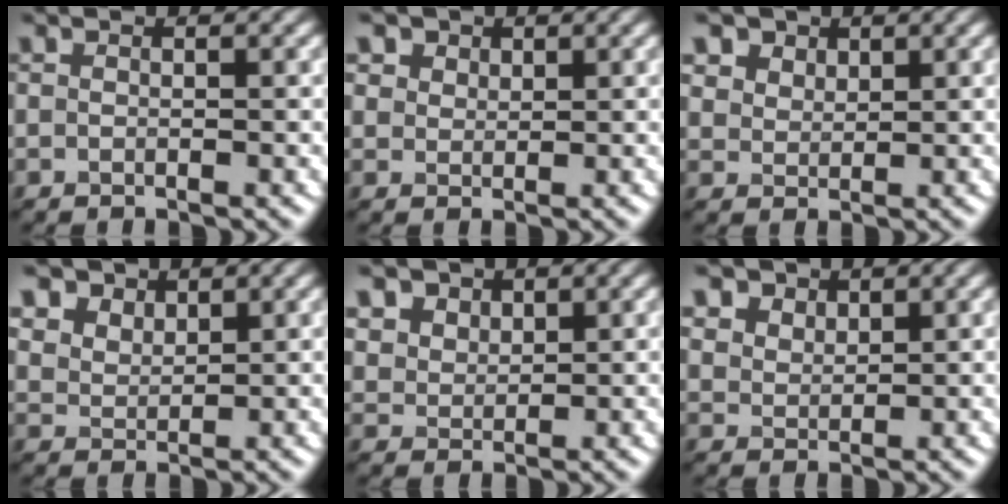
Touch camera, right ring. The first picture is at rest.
{"total": 1.4, "force": [1.2, 0.4, -0.6], "torque": [-0.021, 0.000, 0.035]}
{"total": 3.0, "force": [2.7, 1.3, 0.1], "torque": [-0.054, 0.003, 0.077]}
{"total": 3.3, "force": [3.1, 1.1, 0.0], "torque": [-0.053, 0.004, 0.086]}
{"total": 2.5, "force": [2.2, 1.1, -0.2], "torque": [-0.050, 0.004, 0.074]}
{"total": 2.6, "force": [2.4, 0.8, -0.3], "torque": [-0.043, 0.001, 0.076]}